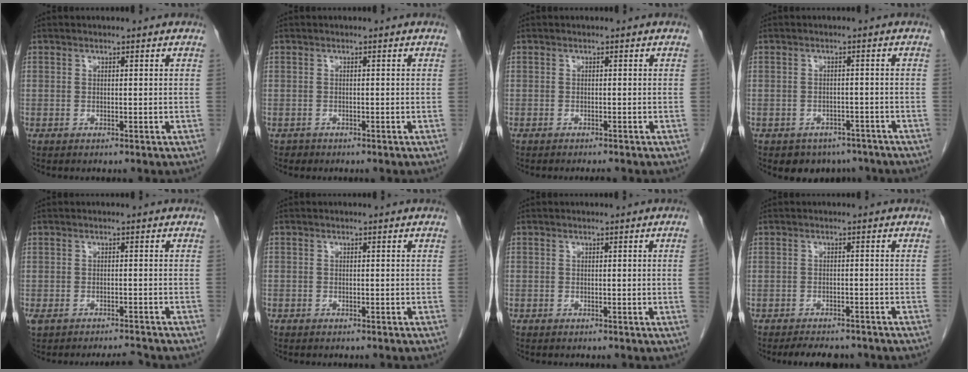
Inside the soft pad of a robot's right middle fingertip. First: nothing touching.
{"total": 0.5, "force": [-0.4, 0.3, -0.1], "torque": [-0.006, 0.002, -0.007]}
{"total": 1.6, "force": [-1.5, 0.1, 0.7], "torque": [-0.010, -0.003, -0.019]}
{"total": 5.4, "force": [-4.2, 3.4, 0.5], "torque": [0.003, 0.011, -0.052]}
{"total": 4.7, "force": [-4.3, 0.7, 1.7], "torque": [-0.039, 0.001, -0.069]}
{"total": 0.6, "force": [-0.5, 0.4, 0.1], "torque": [-0.007, 0.003, -0.010]}
{"total": 1.2, "force": [-0.2, -0.5, 1.0], "torque": [-0.005, 0.002, -0.006]}
{"total": 6.5, "force": [-5.7, 2.1, 2.2], "torque": [-0.030, -0.002, -0.076]}